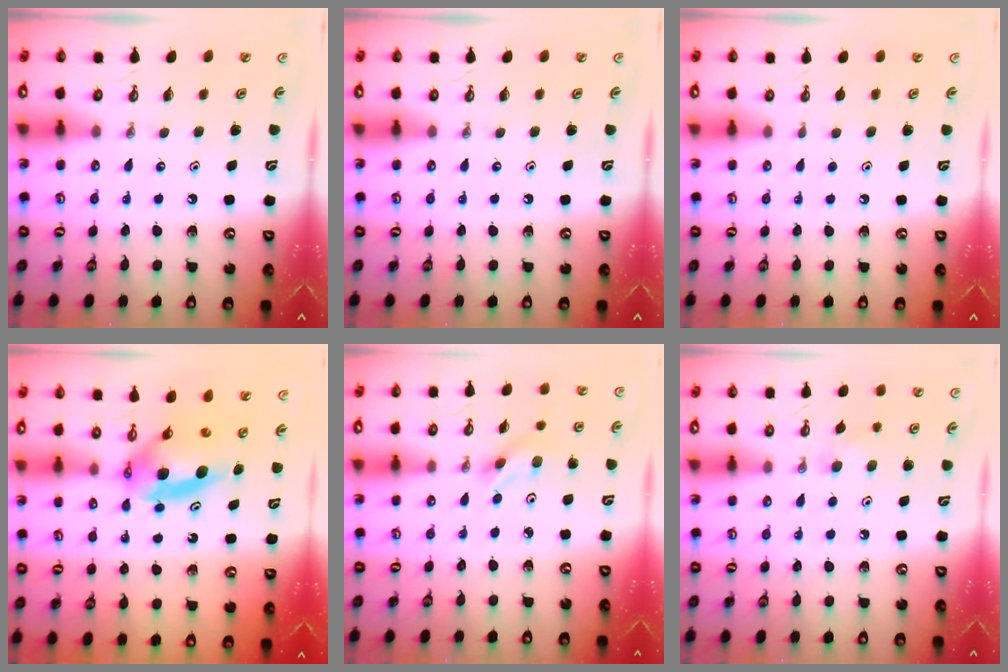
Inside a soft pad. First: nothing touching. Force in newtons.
{"total": 0.0}
{"total": 0.5, "press": 0.0, "slide": 0.5}
{"total": 6.1, "press": 5.5, "slide": 2.6}
{"total": 2.9, "press": 2.8, "slide": 0.8}
{"total": 8.2, "press": 7.5, "slide": 3.1}